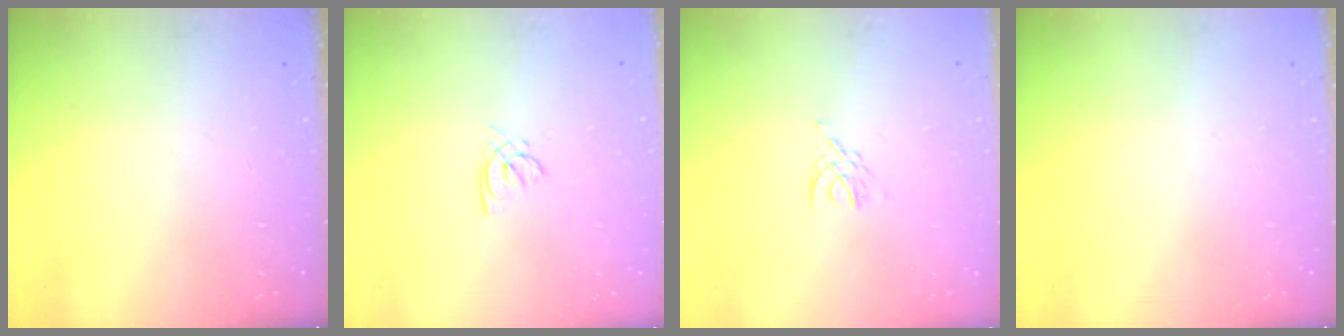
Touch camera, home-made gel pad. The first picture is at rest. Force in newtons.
{"total": 1.4, "press": 1.4, "slide": 0.2}
{"total": 3.2, "press": 3.1, "slide": 0.4}
{"total": 0.0}